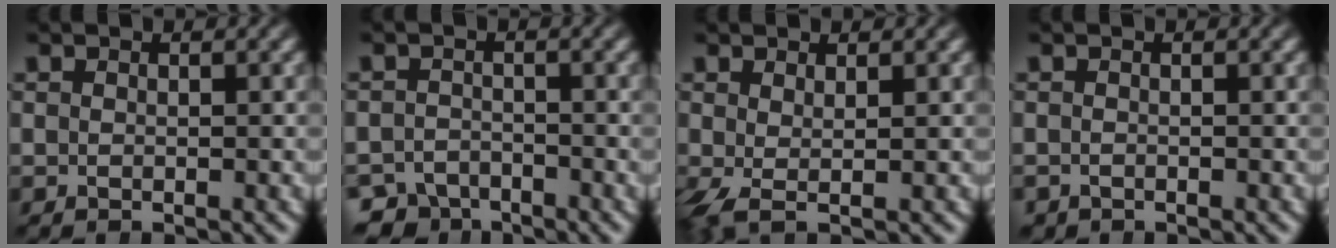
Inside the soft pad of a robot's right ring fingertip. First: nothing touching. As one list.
[{"total": 4.3, "force": [-3.7, 2.1, 0.2], "torque": [0.014, -0.018, -0.064]}, {"total": 1.1, "force": [0.0, 0.0, 1.1], "torque": [-0.030, -0.018, 0.012]}, {"total": 0.8, "force": [-0.7, 0.2, -0.3], "torque": [0.001, -0.014, -0.007]}]